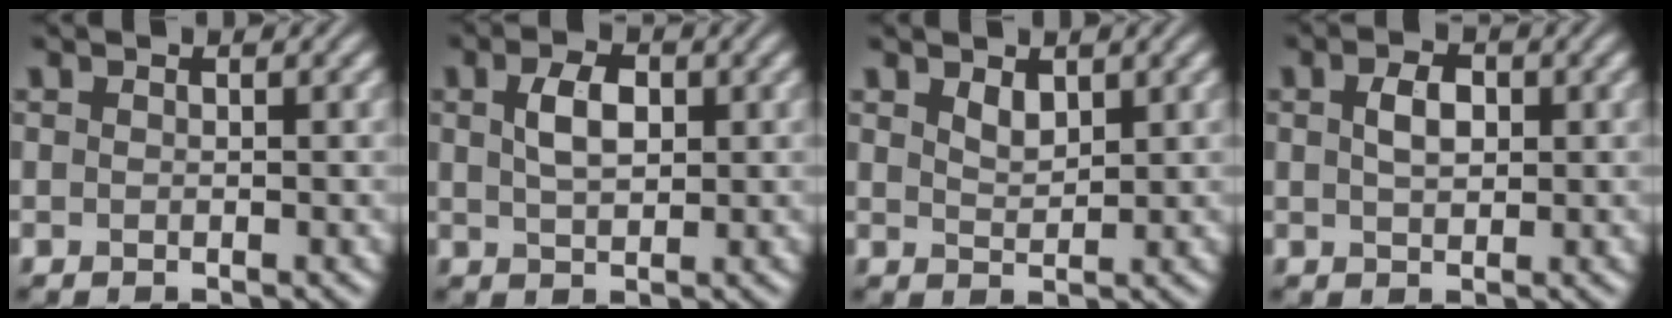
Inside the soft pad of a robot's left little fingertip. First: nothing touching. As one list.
[{"total": 3.2, "force": [0.9, 1.8, 2.5], "torque": [-0.054, 0.004, 0.017]}, {"total": 1.6, "force": [1.1, 0.8, 0.9], "torque": [-0.018, -0.003, 0.025]}, {"total": 2.5, "force": [0.6, 1.5, 1.9], "torque": [-0.040, 0.004, 0.009]}]